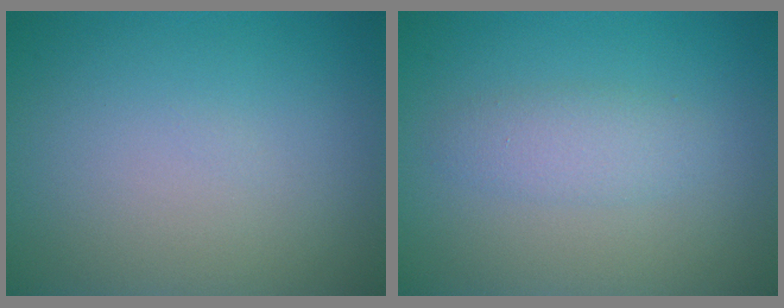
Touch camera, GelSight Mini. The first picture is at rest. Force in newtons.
{"total": 2.0, "press": 2.0, "slide": 0.0}